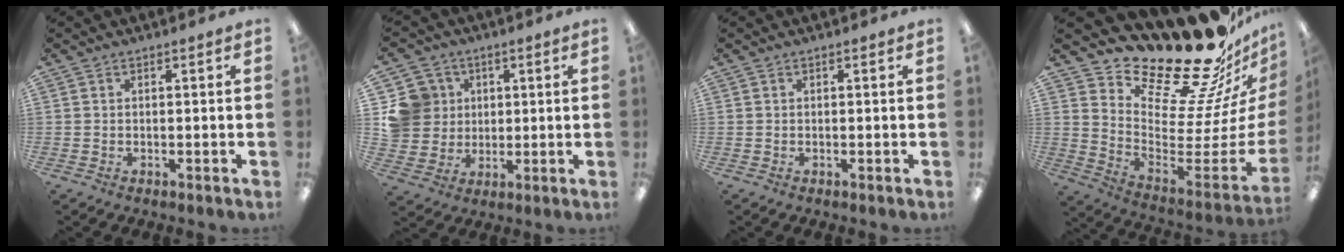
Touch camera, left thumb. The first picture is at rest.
{"total": 11.3, "force": [2.8, 10.6, 2.5], "torque": [-0.064, -0.001, 0.062]}
{"total": 0.0}
{"total": 25.3, "force": [21.0, 7.5, 12.0], "torque": [-0.150, -0.192, 0.366]}